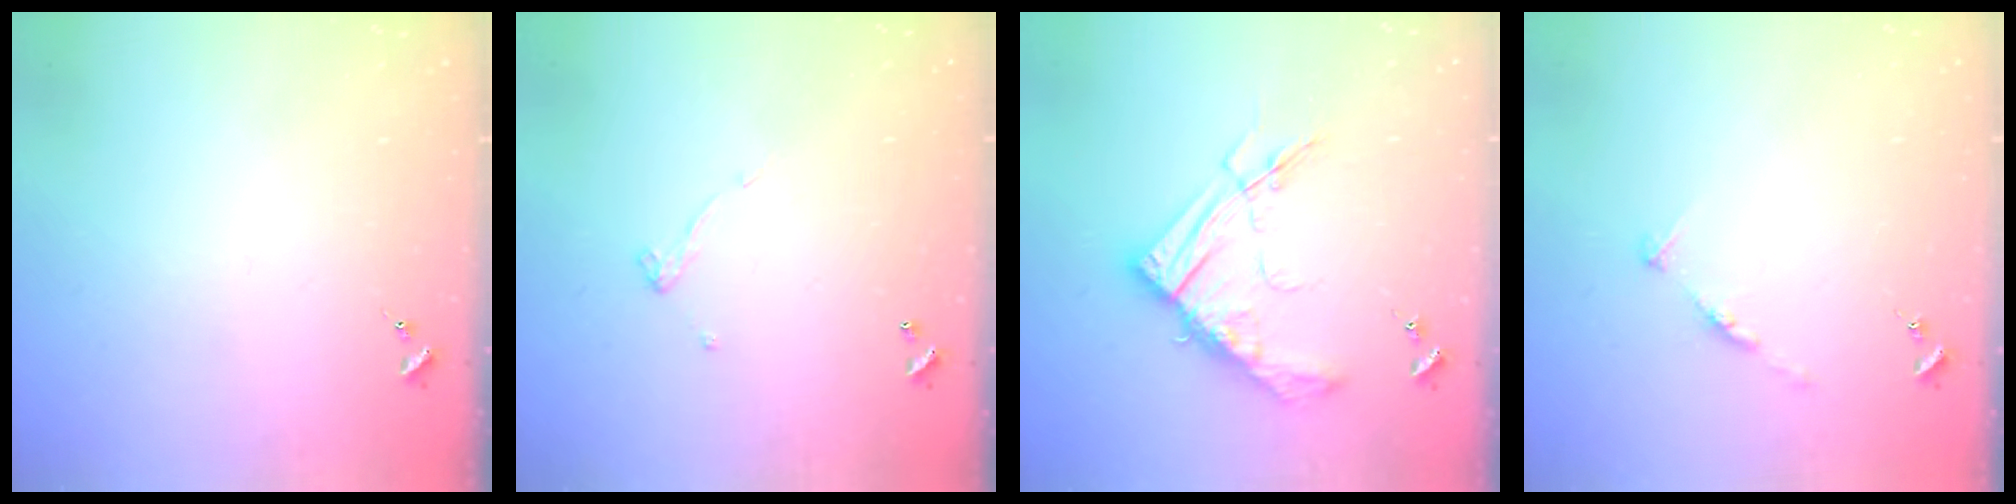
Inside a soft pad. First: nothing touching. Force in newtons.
{"total": 5.0, "press": 5.0, "slide": 0.4}
{"total": 15.4, "press": 15.3, "slide": 1.8}
{"total": 4.9, "press": 4.9, "slide": 0.5}